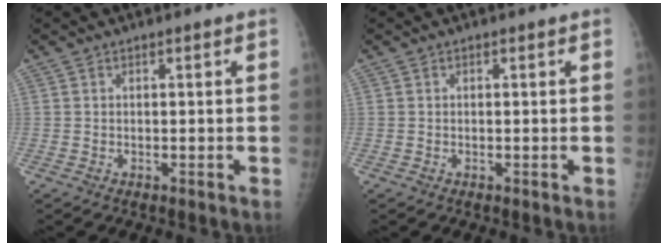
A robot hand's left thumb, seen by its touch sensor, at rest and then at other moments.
{"total": 0.0}